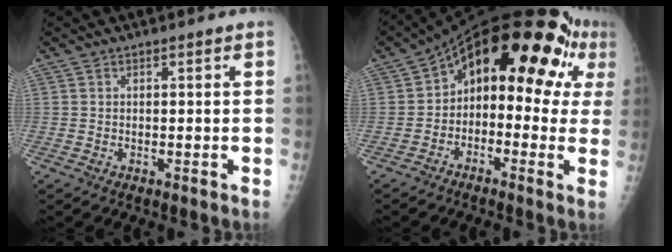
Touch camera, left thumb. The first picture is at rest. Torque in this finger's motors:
{"motor_torque": [0.10, 2.16, 1.54, -1.23, 0.23]}